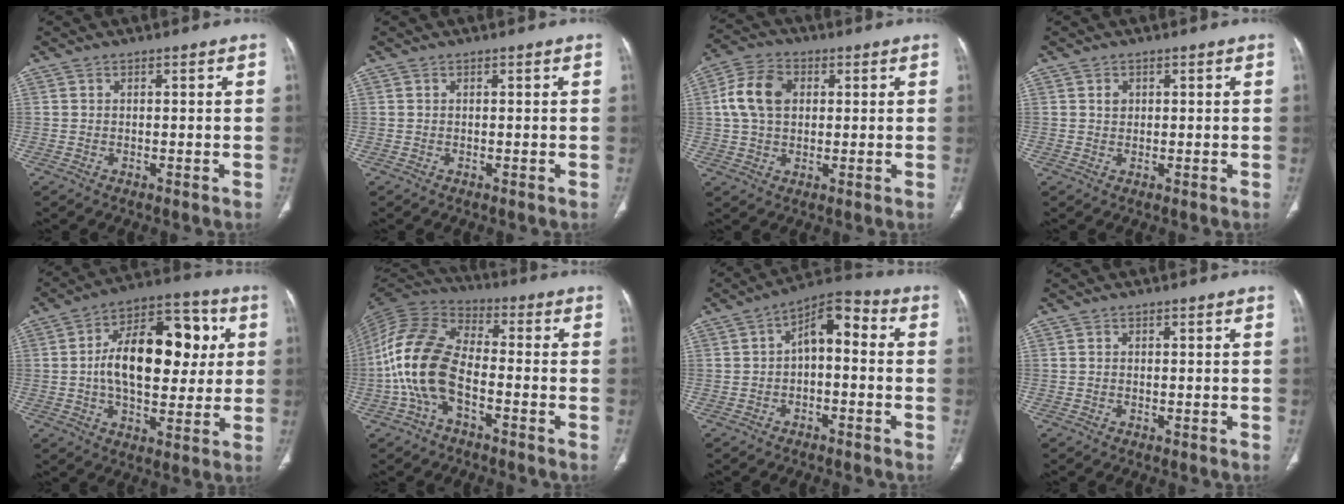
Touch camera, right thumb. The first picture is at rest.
{"total": 0.0}
{"total": 9.8, "force": [1.8, 6.8, 6.7], "torque": [-0.125, 0.015, 0.029]}
{"total": 1.4, "force": [0.5, 1.1, 0.7], "torque": [-0.006, 0.000, 0.008]}
{"total": 20.2, "force": [2.5, 11.3, 16.5], "torque": [-0.227, 0.020, 0.033]}
{"total": 15.1, "force": [-4.0, 8.1, 12.0], "torque": [-0.255, 0.036, -0.084]}
{"total": 8.2, "force": [-0.3, 4.5, 6.9], "torque": [-0.089, 0.041, -0.018]}
{"total": 0.0}